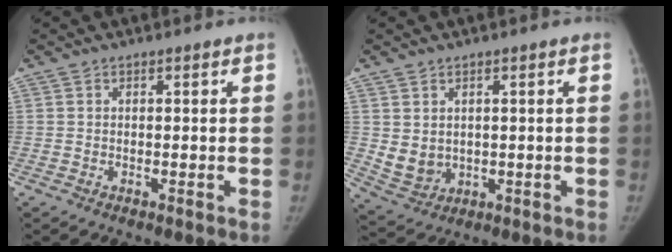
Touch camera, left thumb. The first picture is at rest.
{"total": 5.2, "force": [0.8, 4.3, 2.9], "torque": [-0.040, -0.015, 0.035]}